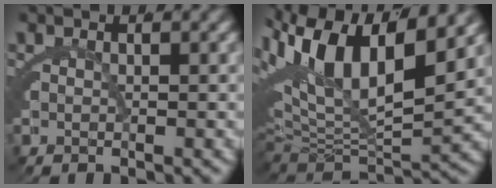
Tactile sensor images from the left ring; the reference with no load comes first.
{"total": 12.3, "force": [3.1, 6.9, 9.7], "torque": [-0.190, -0.009, 0.063]}